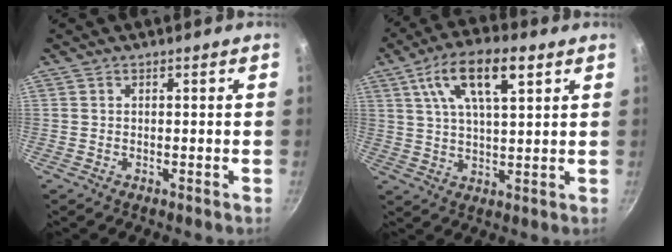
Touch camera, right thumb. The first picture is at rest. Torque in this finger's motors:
{"motor_torque": [0.04, 3.50, 1.32, -0.09, 0.15]}